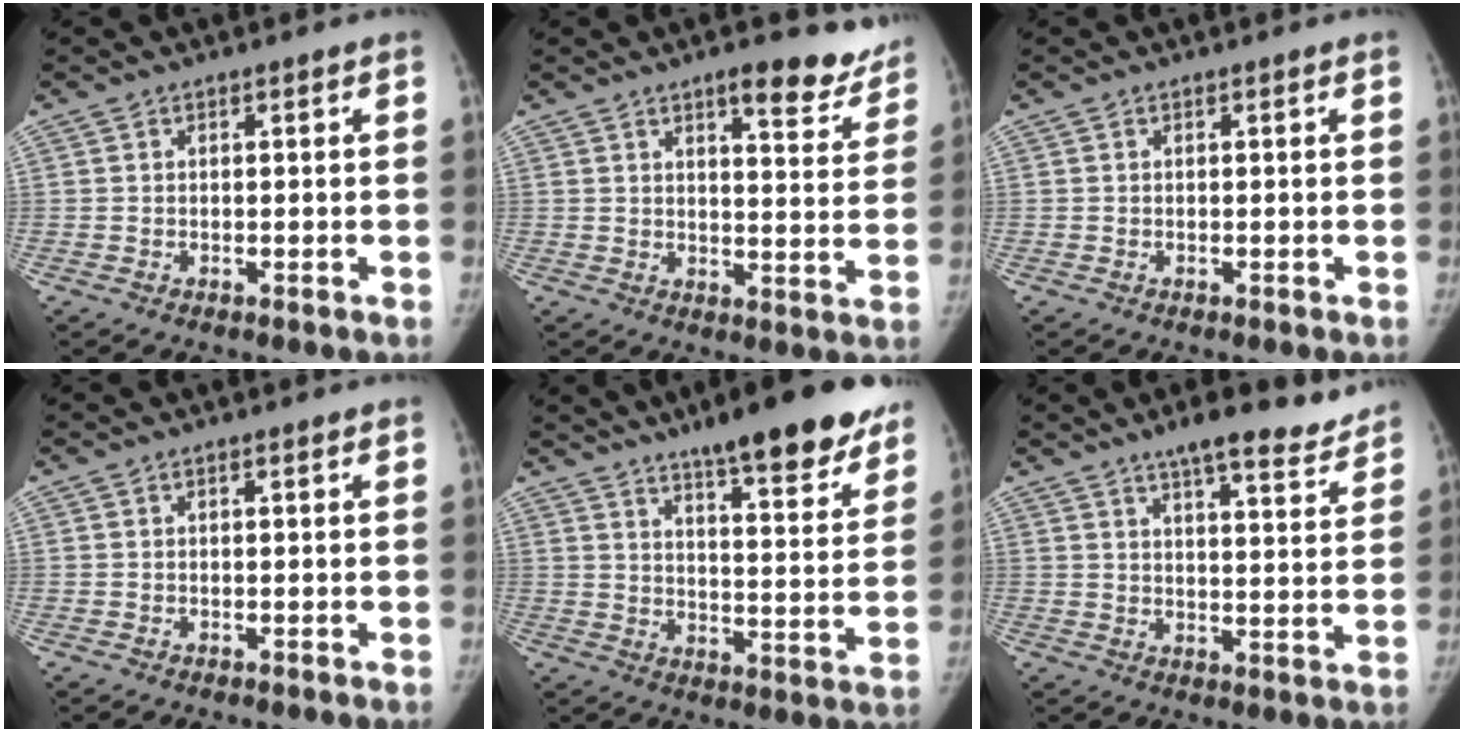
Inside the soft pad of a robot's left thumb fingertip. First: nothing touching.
{"total": 10.4, "force": [8.0, 3.4, 5.7], "torque": [-0.033, -0.050, 0.097]}
{"total": 0.0}
{"total": 0.0}
{"total": 20.0, "force": [14.7, 4.5, 12.7], "torque": [-0.140, -0.069, 0.204]}
{"total": 13.1, "force": [10.7, 3.5, 6.8], "torque": [-0.057, -0.052, 0.142]}